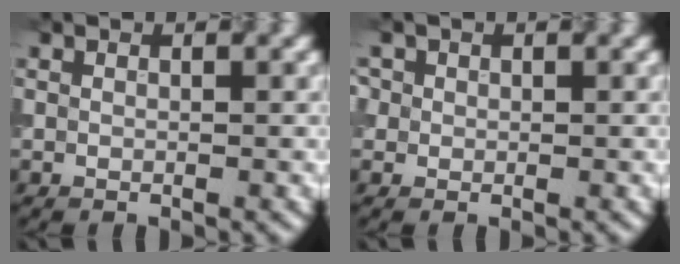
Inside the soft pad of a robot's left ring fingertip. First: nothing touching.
{"total": 0.6, "force": [0.1, 0.6, -0.2], "torque": [0.004, -0.001, 0.008]}